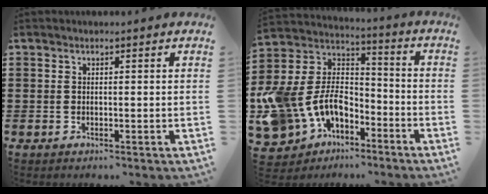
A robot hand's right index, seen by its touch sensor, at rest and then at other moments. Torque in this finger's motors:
{"motor_torque": [2.14, 0.00, 1.05, 0.21]}